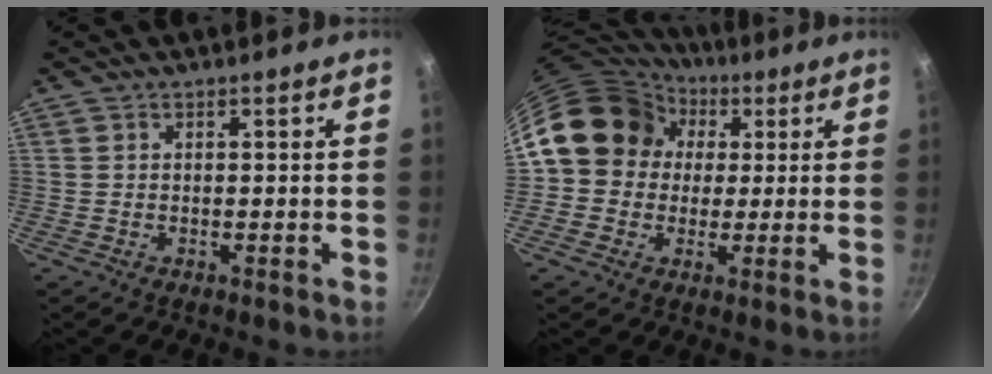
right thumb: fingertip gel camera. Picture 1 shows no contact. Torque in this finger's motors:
{"motor_torque": [1.38, 2.74, 0.73, -0.79, 0.13]}